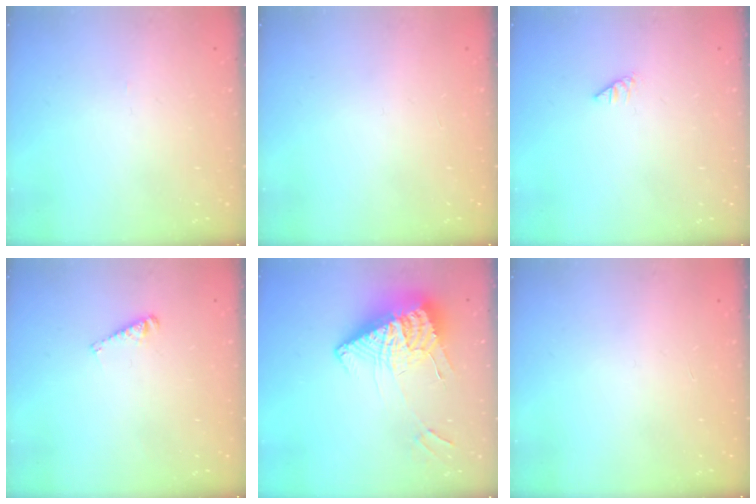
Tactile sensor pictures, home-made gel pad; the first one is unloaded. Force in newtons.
{"total": 0.0}
{"total": 0.0}
{"total": 3.6, "press": 3.6, "slide": 0.4}
{"total": 15.6, "press": 15.5, "slide": 1.9}
{"total": 0.0}